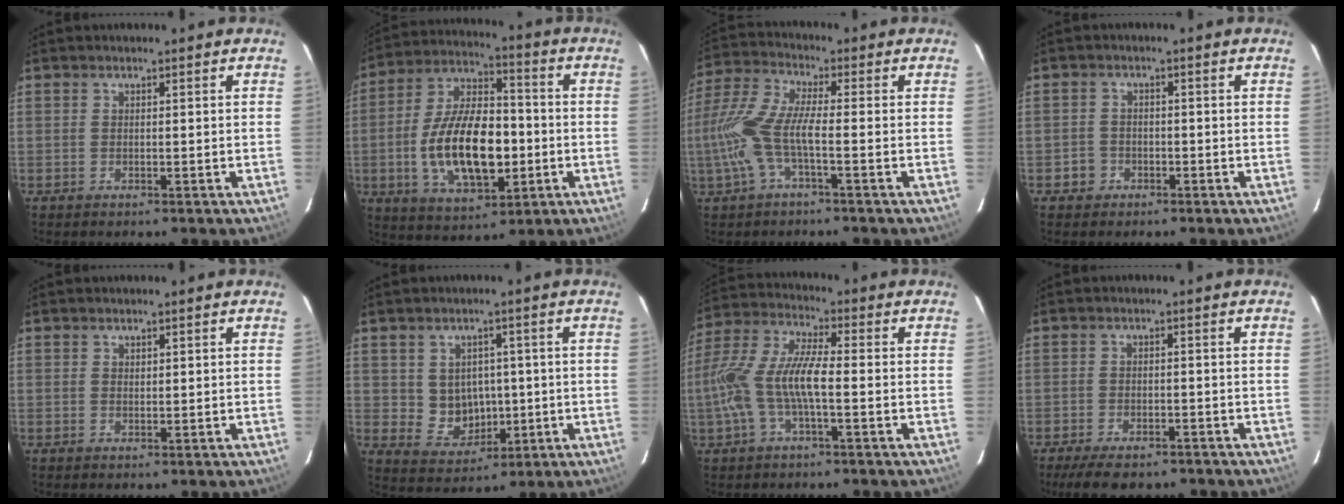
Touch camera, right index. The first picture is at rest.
{"total": 18.7, "force": [-3.4, 9.2, 15.9], "torque": [-0.312, 0.007, -0.048]}
{"total": 10.6, "force": [-2.8, 1.9, 10.0], "torque": [-0.222, -0.002, -0.054]}
{"total": 3.1, "force": [-1.5, 2.7, 0.2], "torque": [-0.009, 0.013, -0.024]}
{"total": 0.6, "force": [0.4, 0.4, 0.1], "torque": [-0.002, 0.002, 0.009]}
{"total": 7.0, "force": [0.2, 6.5, 2.6], "torque": [-0.057, 0.007, 0.024]}
{"total": 12.2, "force": [-2.7, 3.0, 11.5], "torque": [-0.244, 0.002, -0.051]}
{"total": 8.8, "force": [-6.9, 3.2, 4.4], "torque": [-0.099, -0.016, -0.104]}